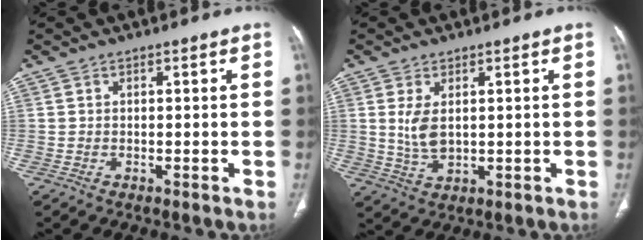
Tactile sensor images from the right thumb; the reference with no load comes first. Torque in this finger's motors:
{"motor_torque": [-0.63, 0.27, 0.71, 0.42, 0.20]}